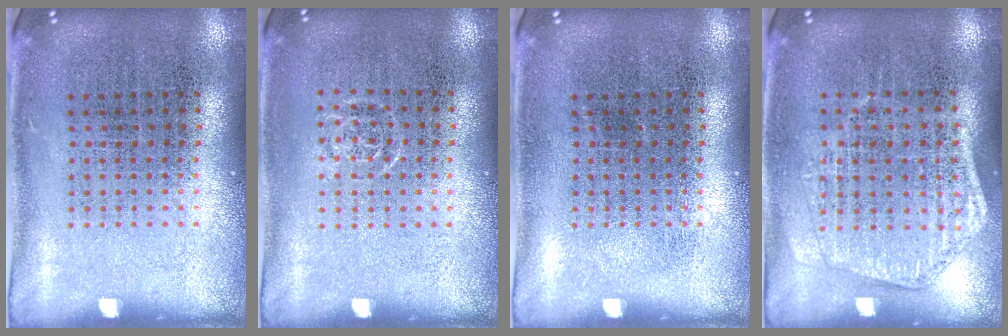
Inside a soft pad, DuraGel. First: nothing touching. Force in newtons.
{"total": 0.5, "press": 0.5, "slide": 0.2}
{"total": 0.0}
{"total": 1.4, "press": 1.3, "slide": 0.5}